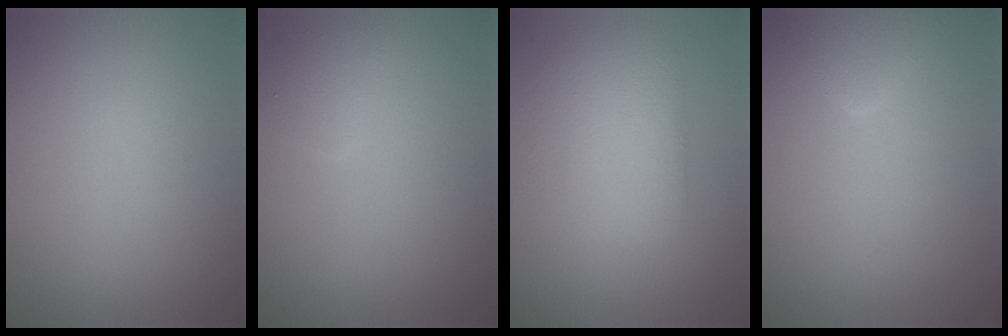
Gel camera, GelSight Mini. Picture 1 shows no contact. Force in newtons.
{"total": 1.7, "press": 1.7, "slide": 0.0}
{"total": 4.4, "press": 4.4, "slide": 0.4}
{"total": 1.9, "press": 1.9, "slide": 0.1}